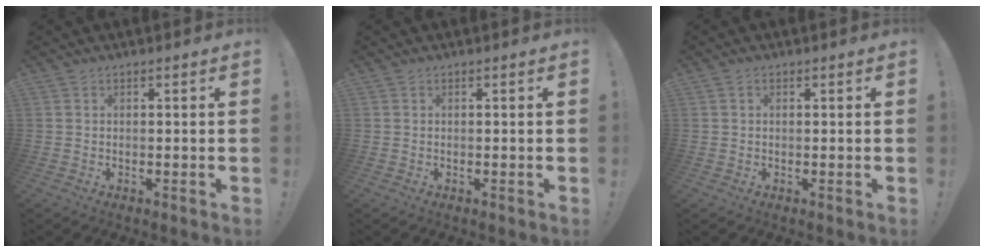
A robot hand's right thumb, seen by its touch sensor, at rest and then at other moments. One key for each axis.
{"total": 0.0}
{"total": 0.7, "fx": 0.2, "fy": 0.5, "fz": 0.4, "tx": -0.009, "ty": 0.003, "tz": 0.003}